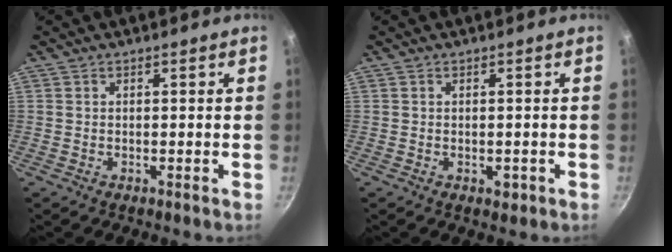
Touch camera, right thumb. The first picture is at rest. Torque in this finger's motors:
{"motor_torque": [0.06, -0.03, 0.18, 0.00, -0.03]}